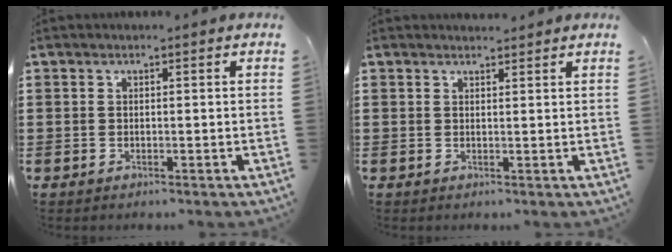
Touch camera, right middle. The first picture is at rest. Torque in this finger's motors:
{"motor_torque": [0.08, -0.12, -0.02, 0.01]}